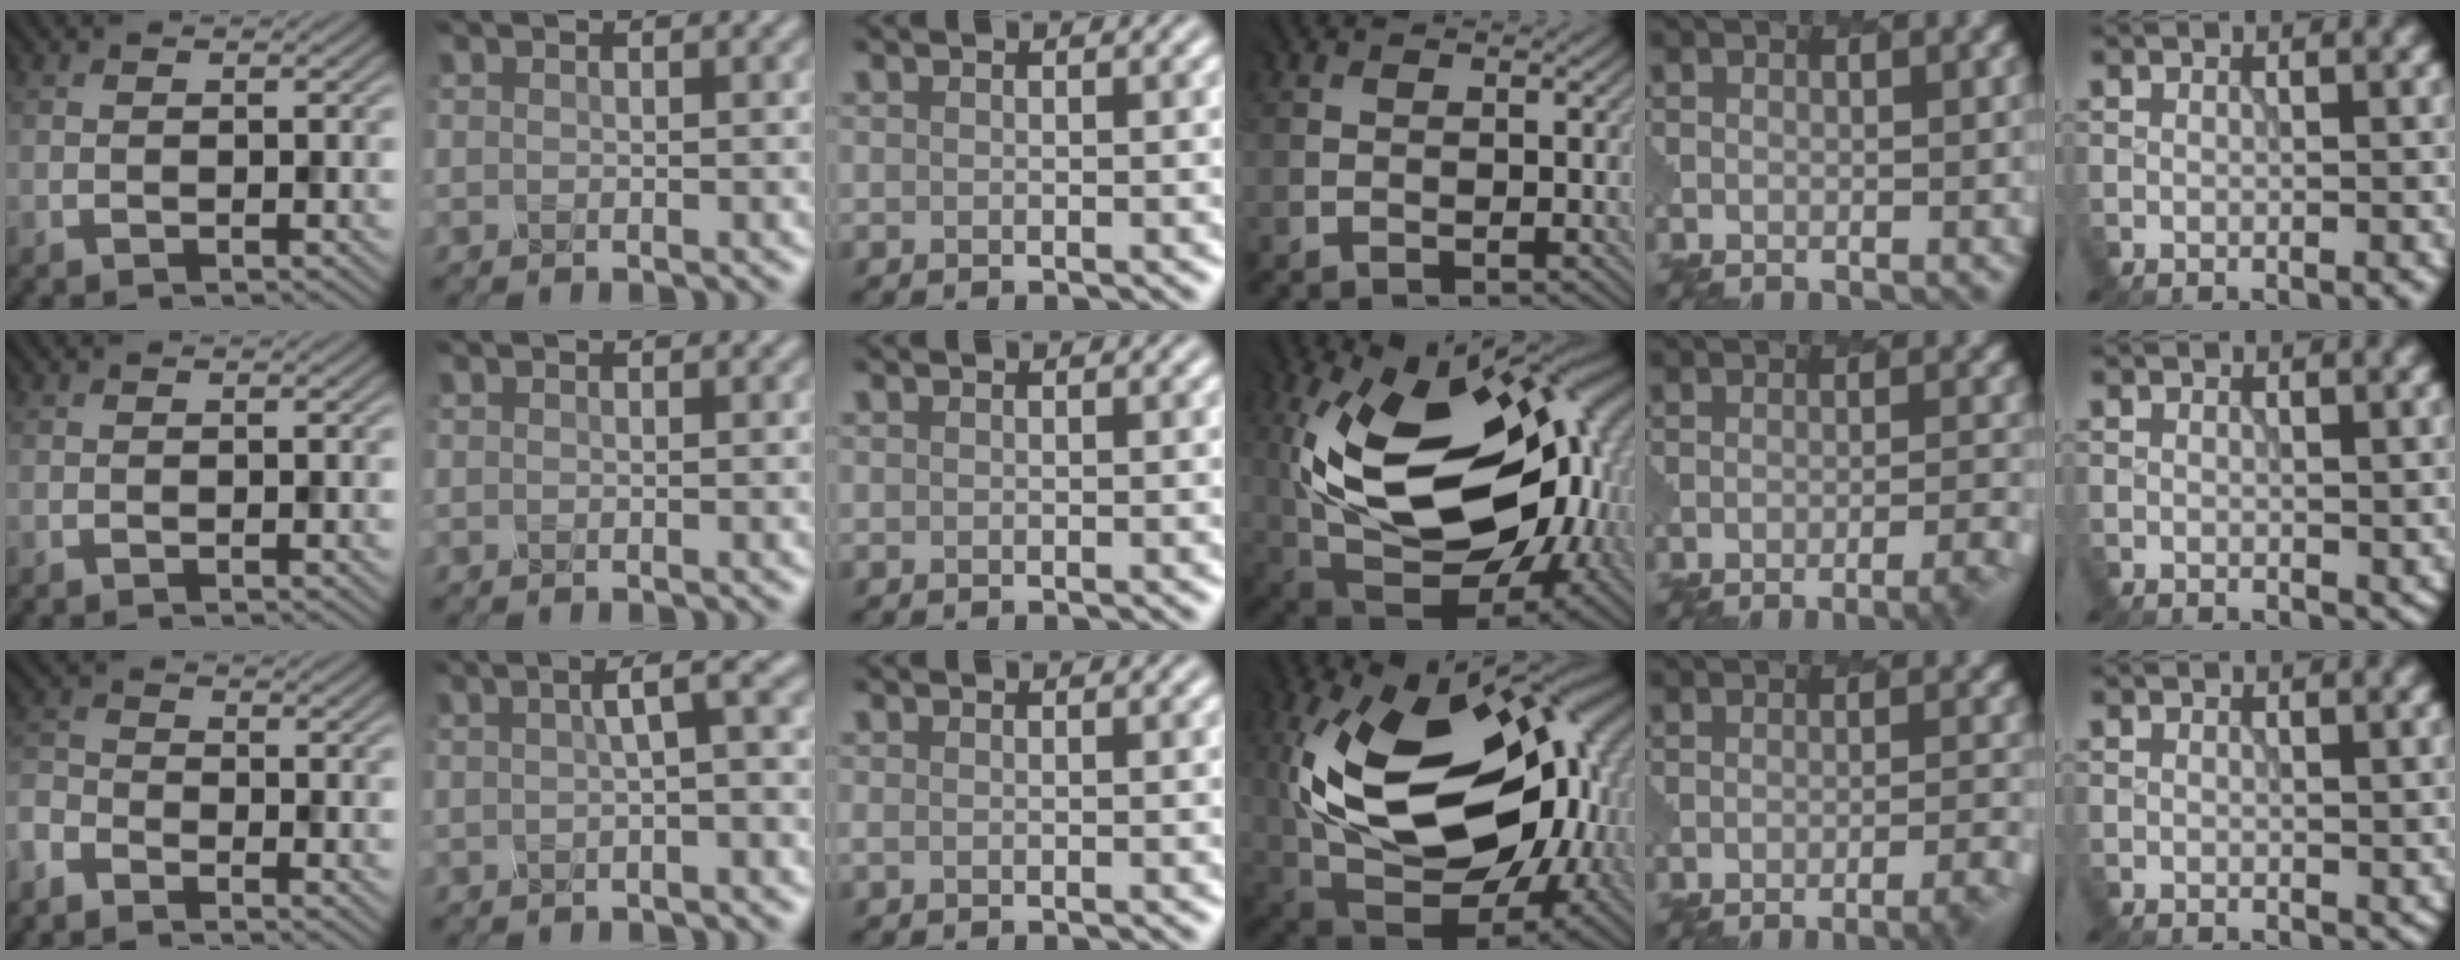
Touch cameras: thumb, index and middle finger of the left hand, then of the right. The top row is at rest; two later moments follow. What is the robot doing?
{"motion": "dispense", "object": "toothpaste"}